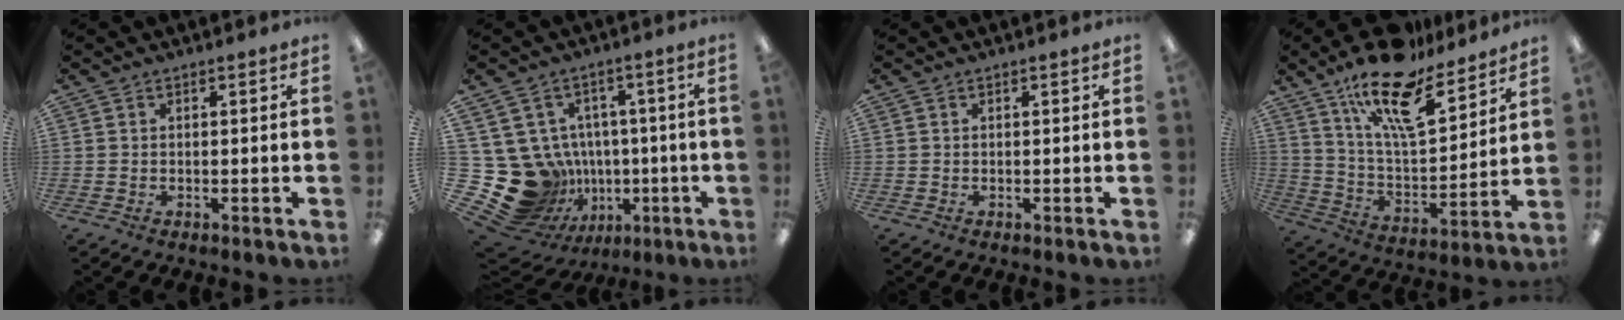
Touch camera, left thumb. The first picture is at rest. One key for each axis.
{"total": 18.4, "fx": -2.3, "fy": 16.7, "fz": 7.5, "tx": -0.164, "ty": -0.012, "tz": 0.011}
{"total": 0.0}
{"total": 19.8, "fx": 14.0, "fy": 7.0, "fz": 12.0, "tx": -0.206, "ty": -0.084, "tz": 0.242}